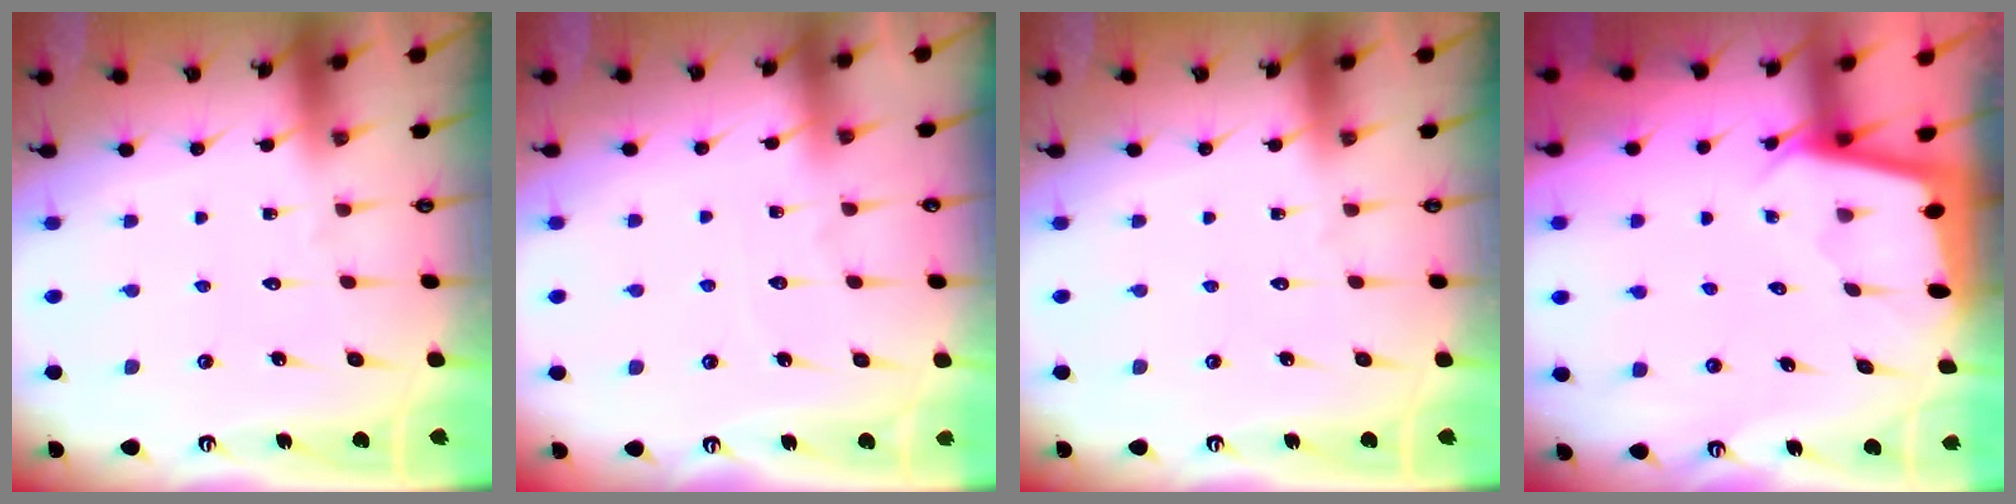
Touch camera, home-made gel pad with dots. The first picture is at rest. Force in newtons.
{"total": 4.2, "press": 4.1, "slide": 0.5}
{"total": 0.0}
{"total": 1.8, "press": 1.8, "slide": 0.1}